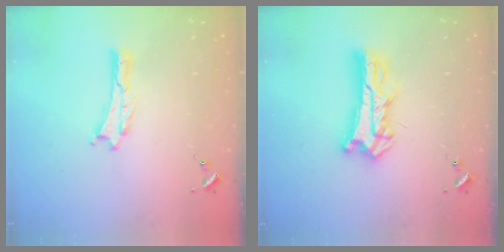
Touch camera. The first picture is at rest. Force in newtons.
{"total": 9.5, "press": 9.5, "slide": 0.8}